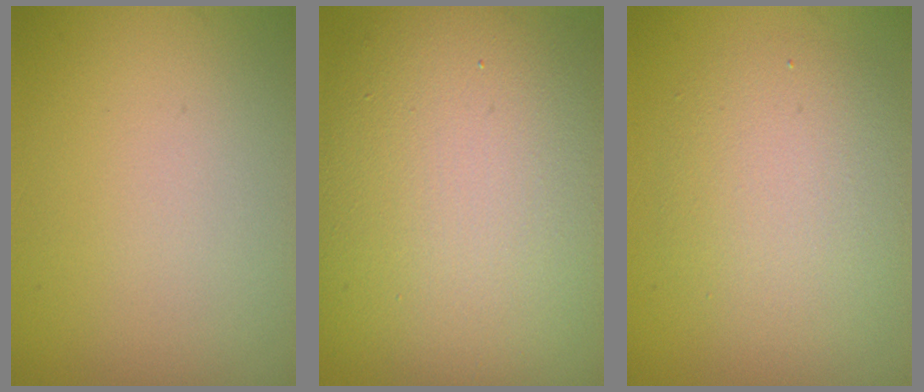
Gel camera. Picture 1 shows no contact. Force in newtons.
{"total": 15.2, "press": 15.2, "slide": 1.1}
{"total": 4.5, "press": 4.4, "slide": 0.4}